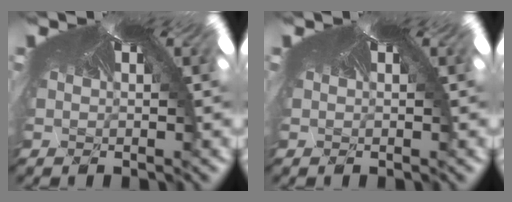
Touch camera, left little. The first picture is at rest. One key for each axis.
{"total": 0.0}